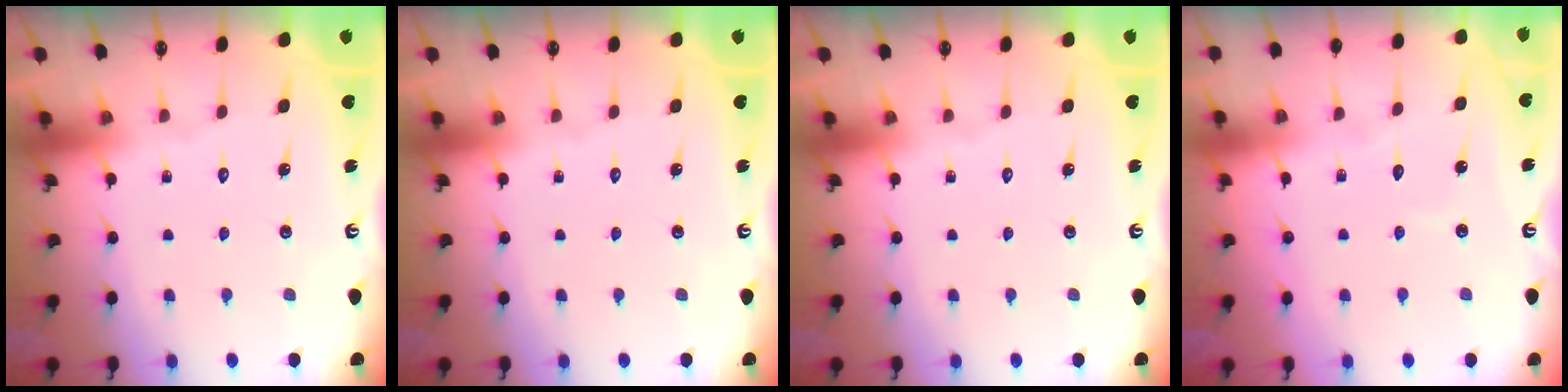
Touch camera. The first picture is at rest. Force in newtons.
{"total": 0.0}
{"total": 0.0}
{"total": 3.4, "press": 3.4, "slide": 0.4}